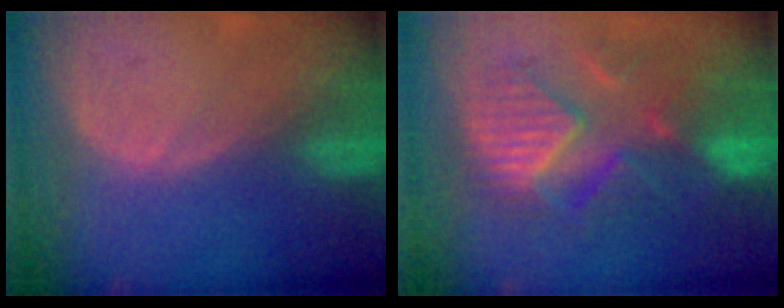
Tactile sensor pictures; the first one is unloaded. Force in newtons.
{"total": 9.6, "press": 9.3, "slide": 2.2}